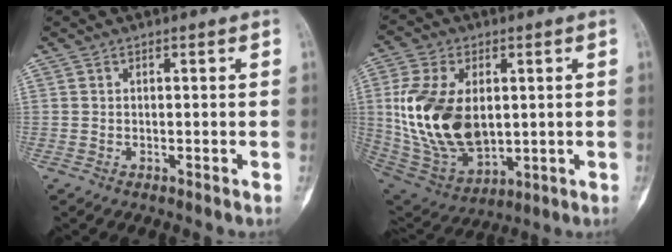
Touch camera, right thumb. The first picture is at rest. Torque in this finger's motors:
{"motor_torque": [1.88, 3.11, 1.86, -0.01, 0.50]}